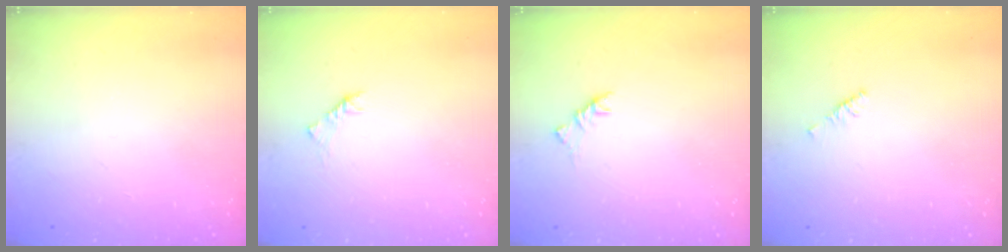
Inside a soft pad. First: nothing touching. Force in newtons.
{"total": 1.6, "press": 1.4, "slide": 0.6}
{"total": 3.0, "press": 2.9, "slide": 0.9}
{"total": 2.1, "press": 2.0, "slide": 0.6}